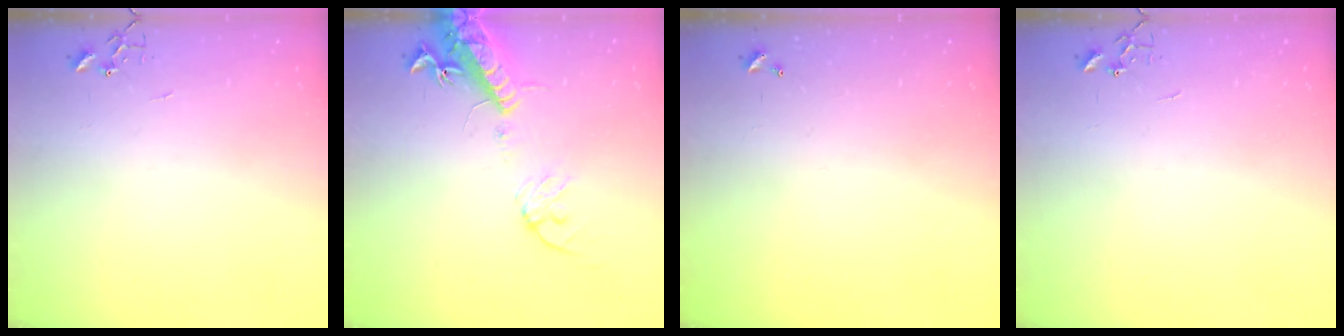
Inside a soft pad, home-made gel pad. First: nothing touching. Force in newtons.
{"total": 16.1, "press": 15.7, "slide": 3.6}
{"total": 0.0}
{"total": 0.0}